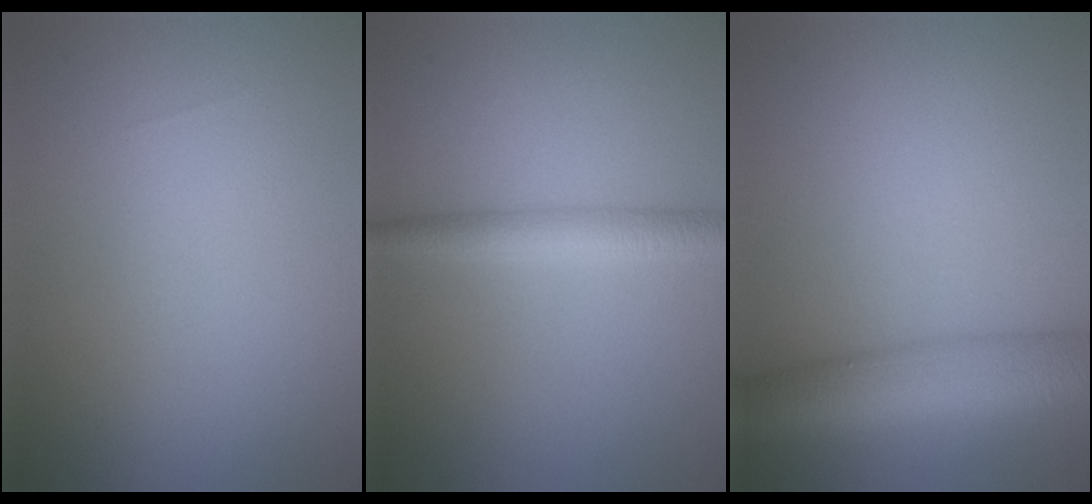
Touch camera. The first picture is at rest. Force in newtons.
{"total": 2.9, "press": 2.9, "slide": 0.1}
{"total": 7.5, "press": 7.5, "slide": 0.1}